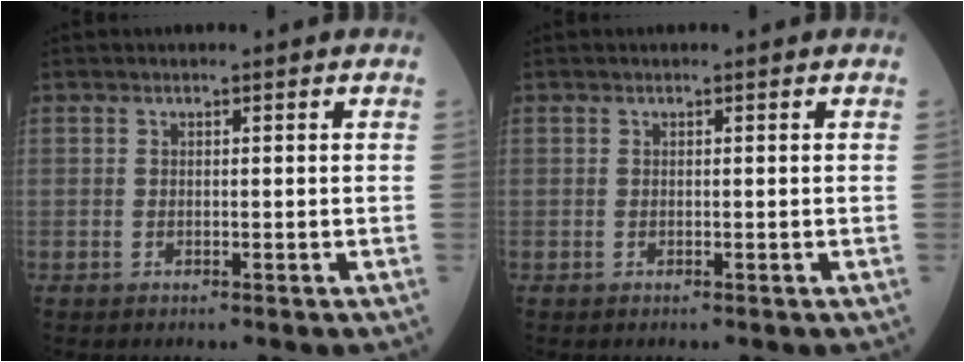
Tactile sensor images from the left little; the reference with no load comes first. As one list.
[{"total": 0.0}]